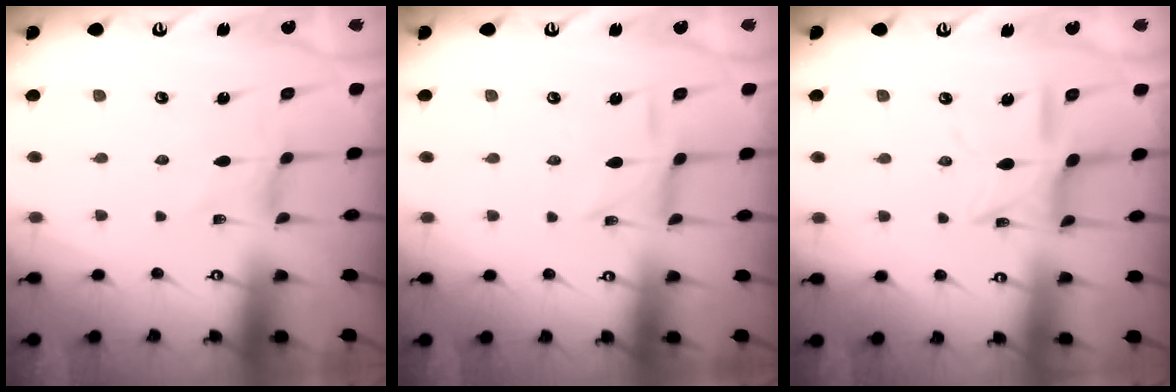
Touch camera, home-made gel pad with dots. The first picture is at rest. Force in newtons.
{"total": 3.6, "press": 3.5, "slide": 0.5}
{"total": 11.6, "press": 11.6, "slide": 0.9}